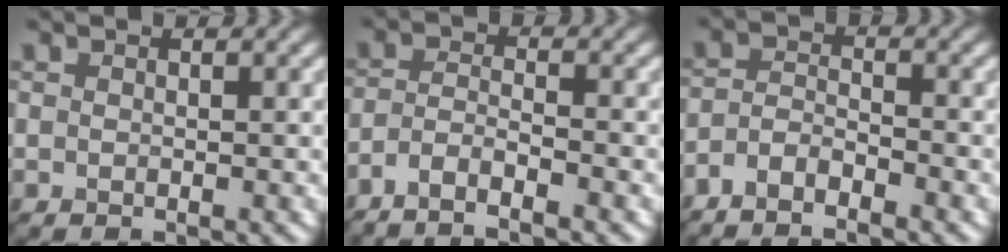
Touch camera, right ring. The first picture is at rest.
{"total": 3.3, "force": [-2.7, 0.5, 1.9], "torque": [-0.035, 0.001, -0.061]}
{"total": 2.8, "force": [-2.3, 0.7, 1.4], "torque": [-0.031, -0.001, -0.052]}